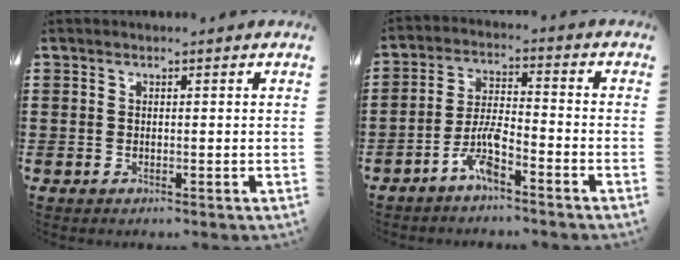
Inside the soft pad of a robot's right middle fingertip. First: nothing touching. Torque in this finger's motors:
{"motor_torque": [1.25, -0.09, 0.35, 0.13]}